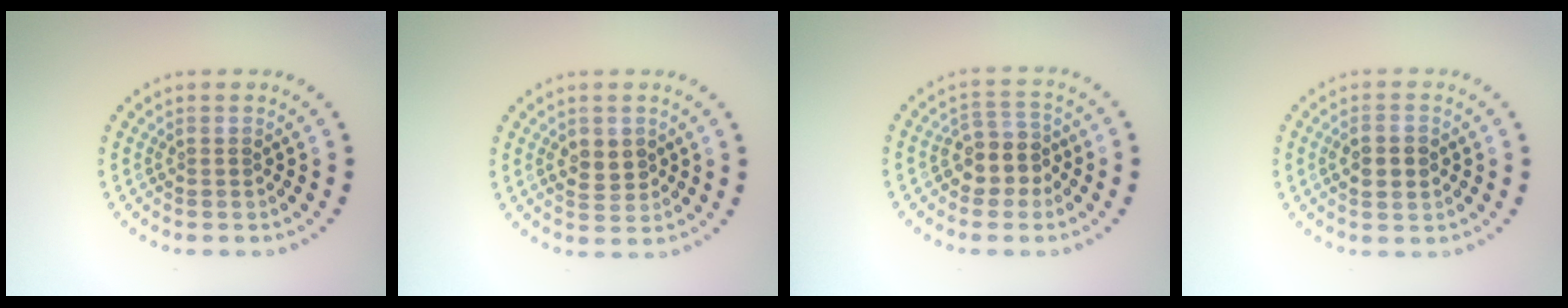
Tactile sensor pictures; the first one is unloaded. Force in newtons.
{"total": 2.3, "press": 2.3, "slide": 0.4}
{"total": 3.1, "press": 2.7, "slide": 1.6}
{"total": 2.4, "press": 2.4, "slide": 0.2}